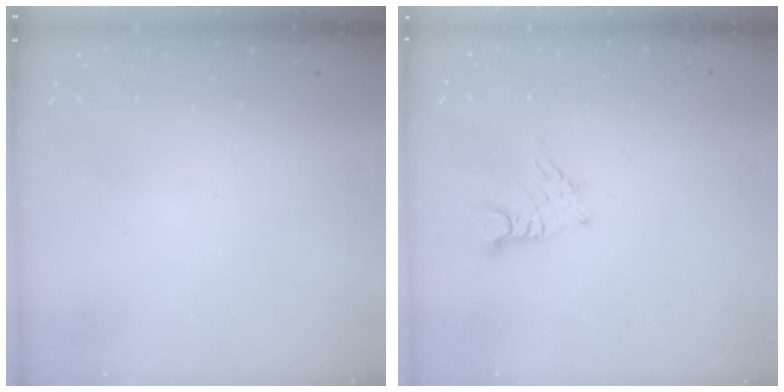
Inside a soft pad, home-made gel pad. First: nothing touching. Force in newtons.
{"total": 3.7, "press": 3.7, "slide": 0.3}